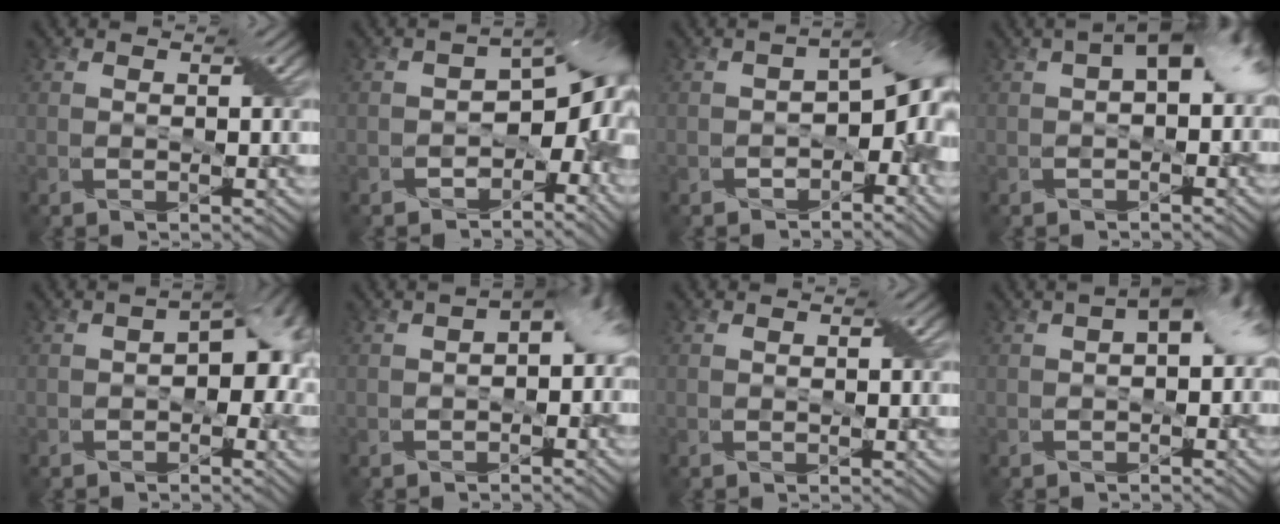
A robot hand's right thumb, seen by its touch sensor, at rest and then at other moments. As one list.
[{"total": 9.9, "force": [-4.1, 5.9, 6.8], "torque": [-0.068, -0.024, -0.068]}, {"total": 9.0, "force": [-3.0, 5.0, 6.8], "torque": [-0.065, -0.021, -0.052]}, {"total": 8.8, "force": [1.2, 5.1, 7.1], "torque": [-0.080, 0.003, 0.016]}, {"total": 6.2, "force": [-0.4, 3.7, 4.9], "torque": [-0.053, 0.000, -0.010]}, {"total": 7.8, "force": [-0.7, 4.8, 6.1], "torque": [-0.049, -0.004, -0.005]}, {"total": 0.0}, {"total": 8.9, "force": [0.8, 5.2, 7.2], "torque": [-0.069, 0.010, 0.008]}]